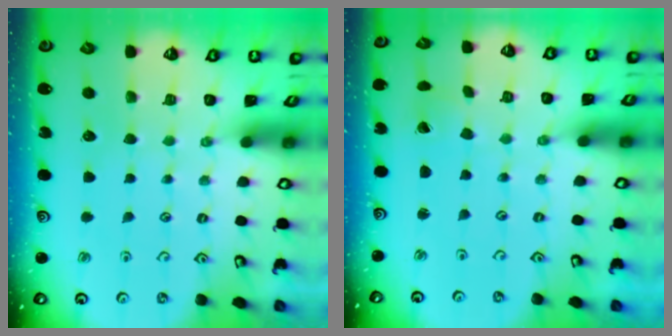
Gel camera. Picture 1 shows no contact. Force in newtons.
{"total": 1.0, "press": 0.9, "slide": 0.4}